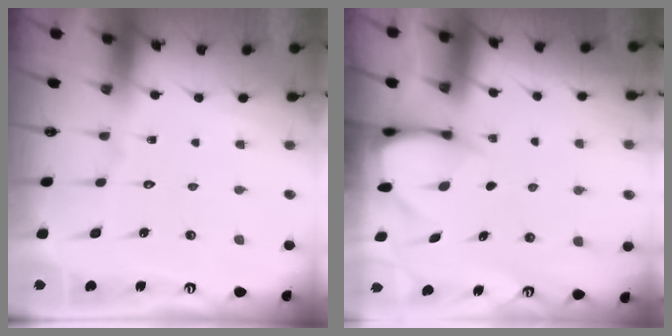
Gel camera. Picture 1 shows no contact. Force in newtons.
{"total": 3.4, "press": 3.4, "slide": 0.3}